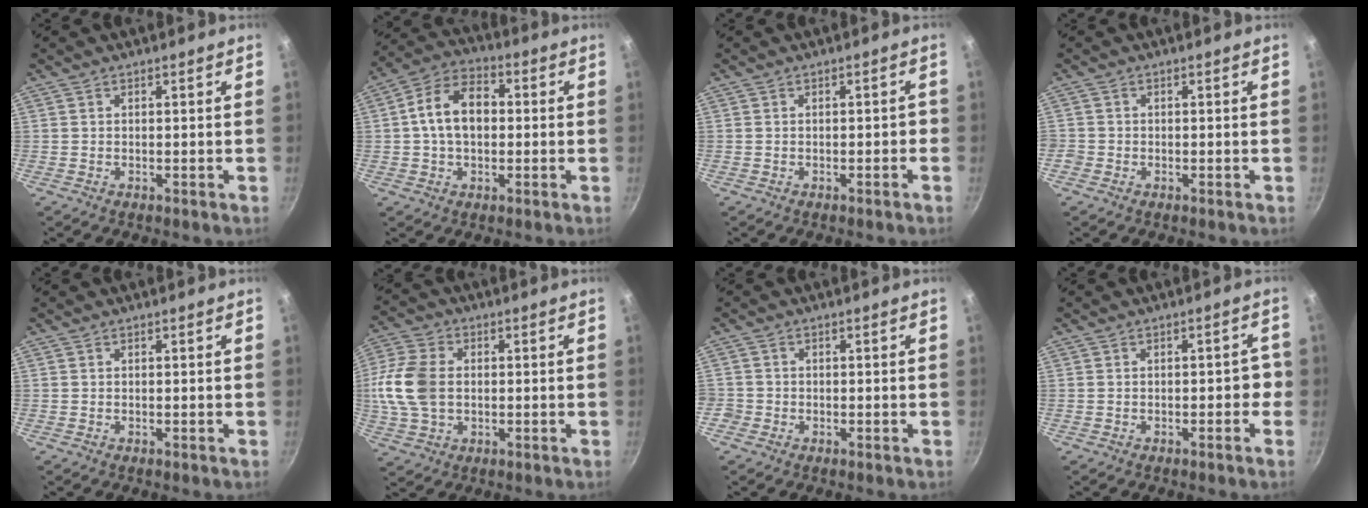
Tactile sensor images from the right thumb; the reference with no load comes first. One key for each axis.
{"total": 11.2, "fx": 0.5, "fy": 7.5, "fz": 8.3, "tx": -0.120, "ty": 0.029, "tz": -0.005}
{"total": 1.5, "fx": -0.6, "fy": 0.7, "fz": 1.2, "tx": -0.011, "ty": 0.013, "tz": -0.006}
{"total": 1.1, "fx": -0.6, "fy": 0.9, "fz": 0.2, "tx": -0.007, "ty": 0.001, "tz": -0.015}
{"total": 0.0}
{"total": 12.5, "fx": 0.1, "fy": 8.6, "fz": 9.1, "tx": -0.181, "ty": 0.013, "tz": -0.005}
{"total": 1.4, "fx": -0.8, "fy": 1.2, "fz": 0.2, "tx": -0.004, "ty": 0.003, "tz": -0.017}
{"total": 3.4, "fx": -1.0, "fy": 1.8, "fz": 2.7, "tx": -0.011, "ty": 0.025, "tz": -0.015}